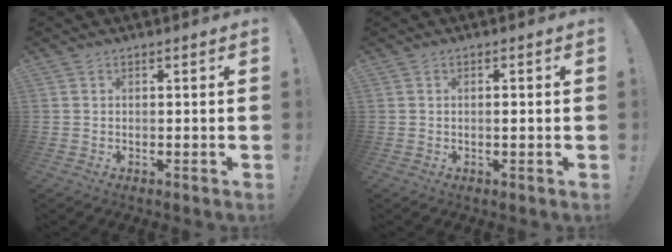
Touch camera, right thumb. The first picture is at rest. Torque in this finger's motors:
{"motor_torque": [-0.47, -0.17, 0.04, -0.08, 0.05]}